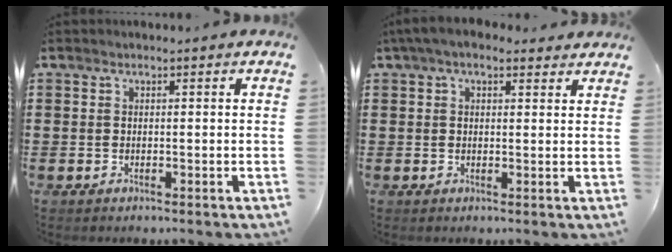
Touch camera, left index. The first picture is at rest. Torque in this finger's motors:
{"motor_torque": [2.14, 0.00, 0.37, 0.00]}